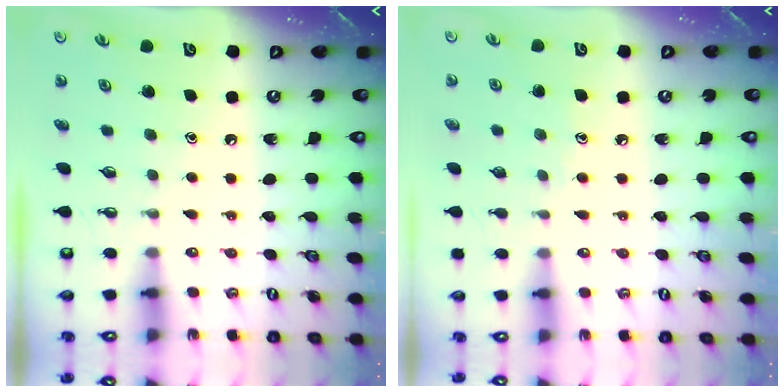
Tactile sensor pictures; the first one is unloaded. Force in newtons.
{"total": 3.5, "press": 3.5, "slide": 0.4}